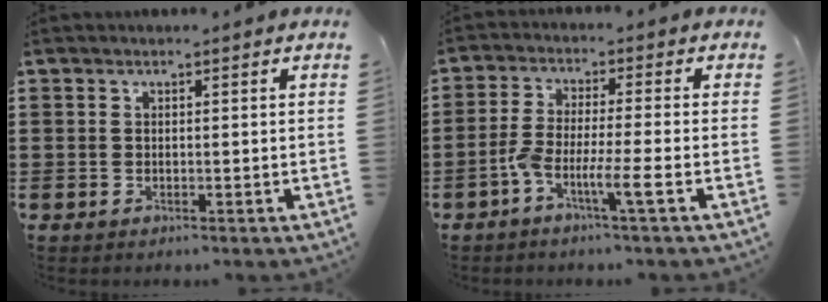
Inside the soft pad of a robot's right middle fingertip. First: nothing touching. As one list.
[{"total": 5.9, "force": [-3.3, 0.0, 4.9], "torque": [-0.103, -0.009, -0.066]}]